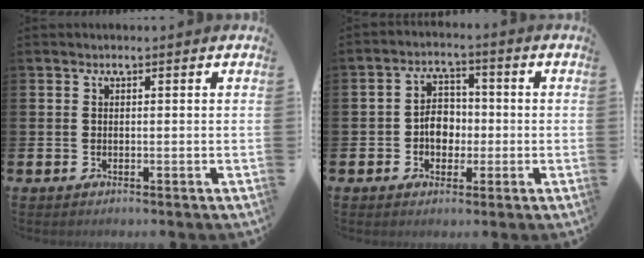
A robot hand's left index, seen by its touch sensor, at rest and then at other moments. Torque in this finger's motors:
{"motor_torque": [0.28, 0.08, 0.15, 0.07]}